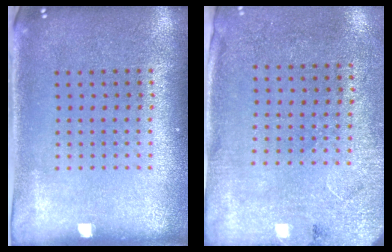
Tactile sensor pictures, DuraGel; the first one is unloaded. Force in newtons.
{"total": 2.6, "press": 2.2, "slide": 1.5}